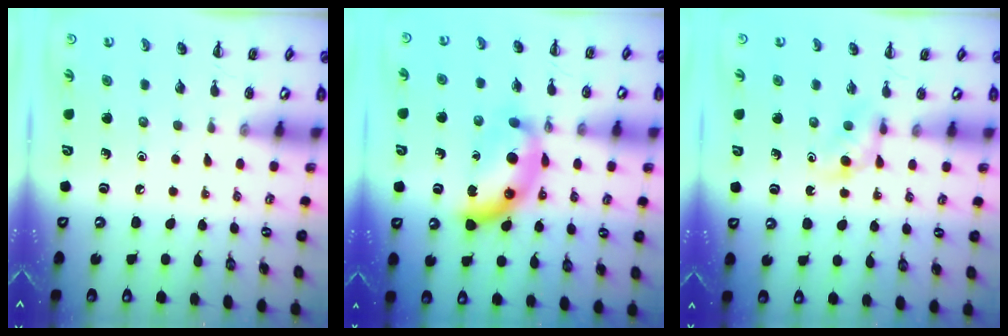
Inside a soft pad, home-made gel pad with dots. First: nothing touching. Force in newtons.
{"total": 13.4, "press": 13.4, "slide": 0.3}
{"total": 3.4, "press": 3.0, "slide": 1.5}